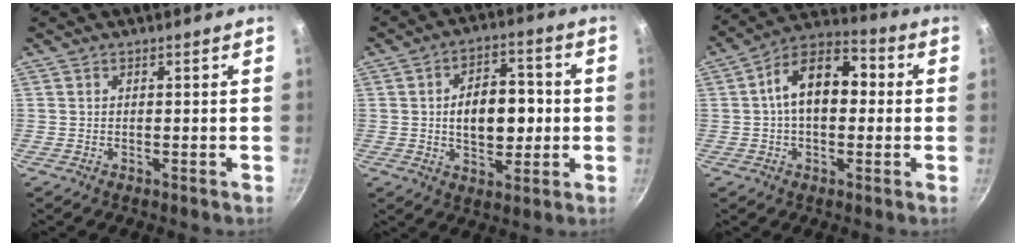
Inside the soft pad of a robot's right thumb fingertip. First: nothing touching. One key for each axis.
{"total": 11.9, "fx": 0.0, "fy": 7.3, "fz": 9.5, "tx": -0.112, "ty": 0.014, "tz": 0.001}
{"total": 13.4, "fx": 1.2, "fy": 8.1, "fz": 10.6, "tx": -0.156, "ty": 0.037, "tz": 0.005}